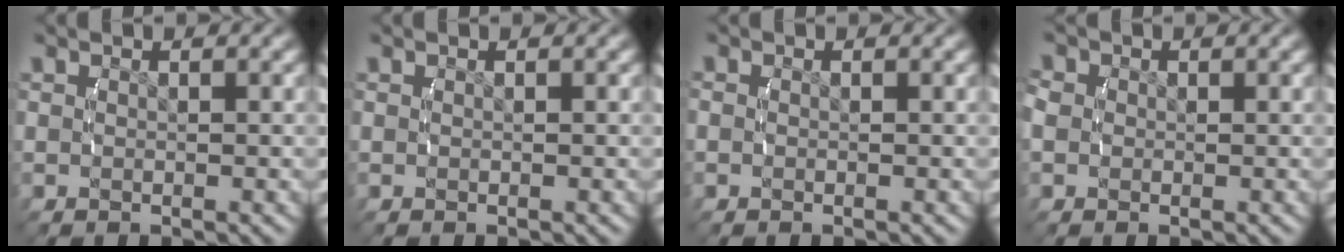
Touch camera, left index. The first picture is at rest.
{"total": 0.0}
{"total": 0.6, "force": [-0.1, 0.5, 0.4], "torque": [-0.012, -0.003, -0.003]}
{"total": 2.4, "force": [0.2, 2.2, 0.9], "torque": [-0.030, -0.001, 0.000]}